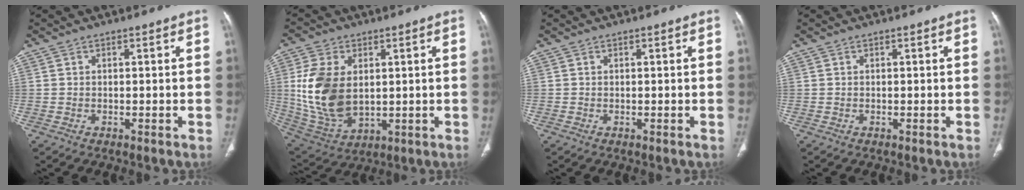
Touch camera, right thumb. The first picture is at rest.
{"total": 15.6, "force": [1.7, 10.0, 11.8], "torque": [-0.226, -0.011, 0.050]}
{"total": 0.0}
{"total": 0.0}